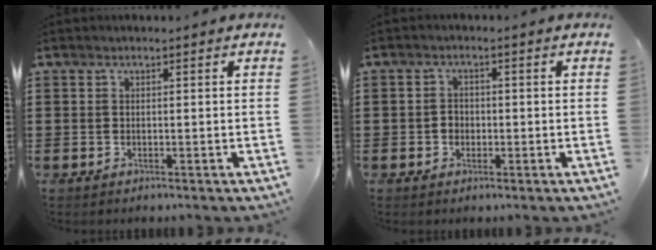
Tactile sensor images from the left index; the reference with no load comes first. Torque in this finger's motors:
{"motor_torque": [0.37, 0.30, 0.11, 0.01]}